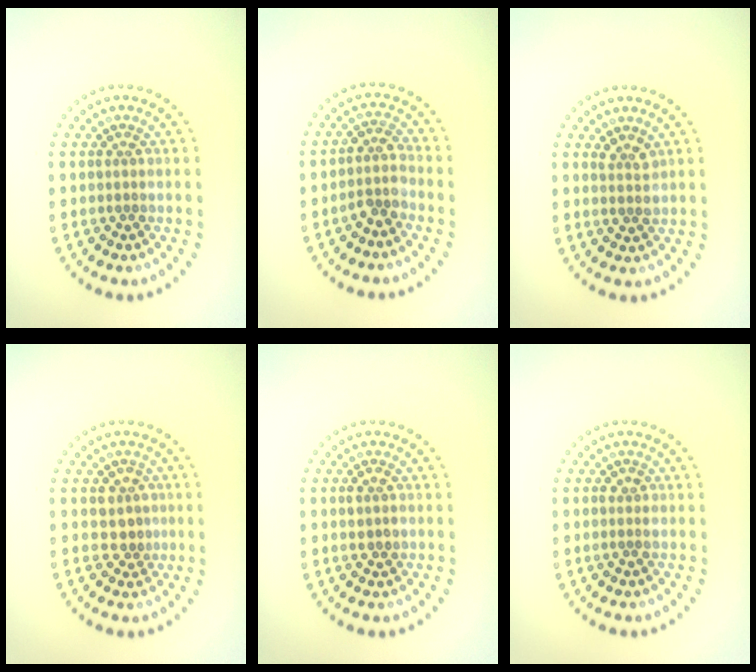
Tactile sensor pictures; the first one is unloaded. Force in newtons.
{"total": 2.3, "press": 1.8, "slide": 1.4}
{"total": 1.1, "press": 1.0, "slide": 0.5}
{"total": 2.1, "press": 2.0, "slide": 0.8}
{"total": 1.5, "press": 1.4, "slide": 0.4}
{"total": 0.9, "press": 0.9, "slide": 0.3}